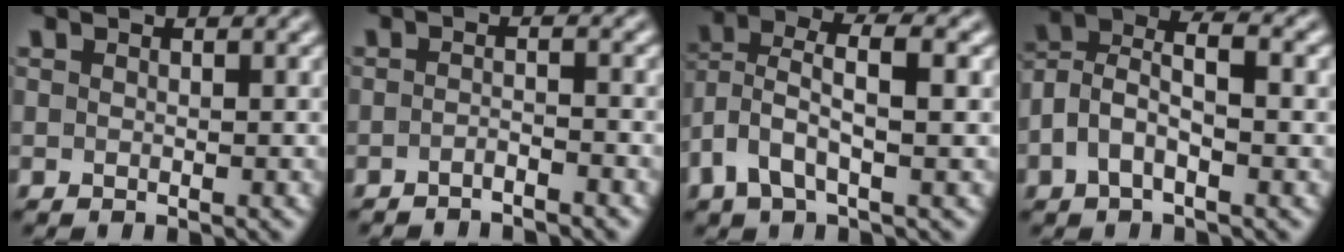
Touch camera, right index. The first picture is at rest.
{"total": 2.0, "force": [-1.8, -0.7, 0.5], "torque": [-0.004, -0.004, -0.032]}
{"total": 4.4, "force": [0.8, 2.6, 3.5], "torque": [-0.094, -0.020, 0.024]}
{"total": 6.4, "force": [0.7, 4.4, 4.6], "torque": [-0.102, -0.011, 0.009]}